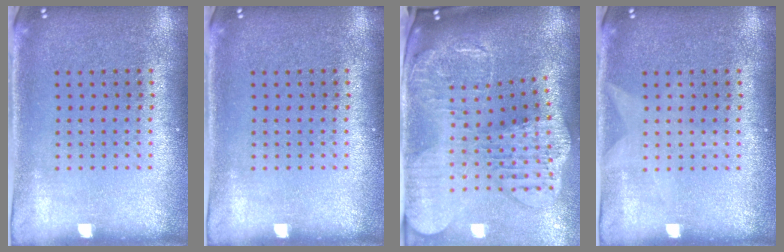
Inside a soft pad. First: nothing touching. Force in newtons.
{"total": 0.0}
{"total": 3.5, "press": 2.8, "slide": 2.1}
{"total": 0.8, "press": 0.8, "slide": 0.1}